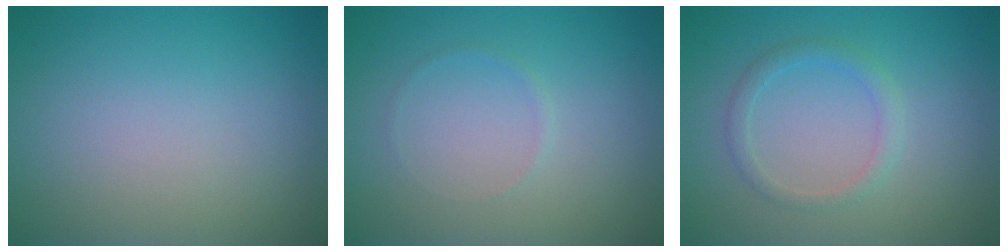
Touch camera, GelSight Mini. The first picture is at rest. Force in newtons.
{"total": 0.5, "press": 0.5, "slide": 0.1}
{"total": 1.6, "press": 1.6, "slide": 0.0}